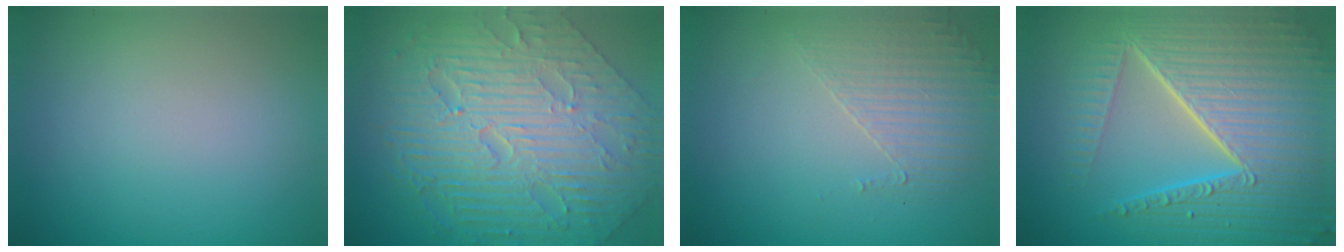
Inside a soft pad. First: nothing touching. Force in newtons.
{"total": 11.2, "press": 7.3, "slide": 8.4}
{"total": 1.8, "press": 1.2, "slide": 1.3}
{"total": 10.6, "press": 6.6, "slide": 8.3}